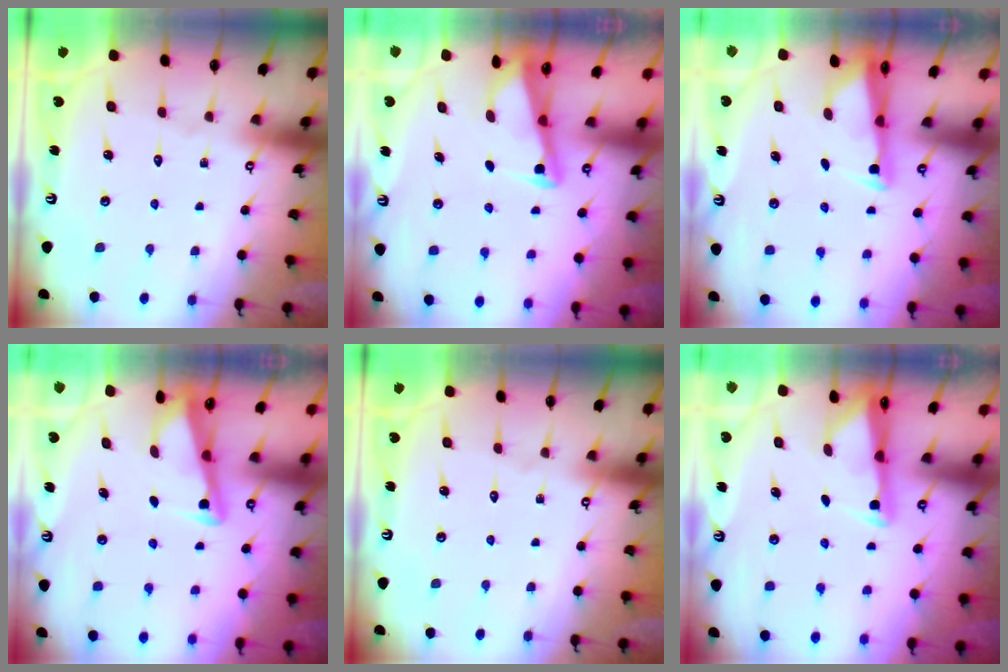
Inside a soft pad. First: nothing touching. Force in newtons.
{"total": 2.7, "press": 2.7, "slide": 0.3}
{"total": 3.1, "press": 3.0, "slide": 0.7}
{"total": 3.3, "press": 3.3, "slide": 0.3}
{"total": 0.0}
{"total": 2.6, "press": 2.6, "slide": 0.4}